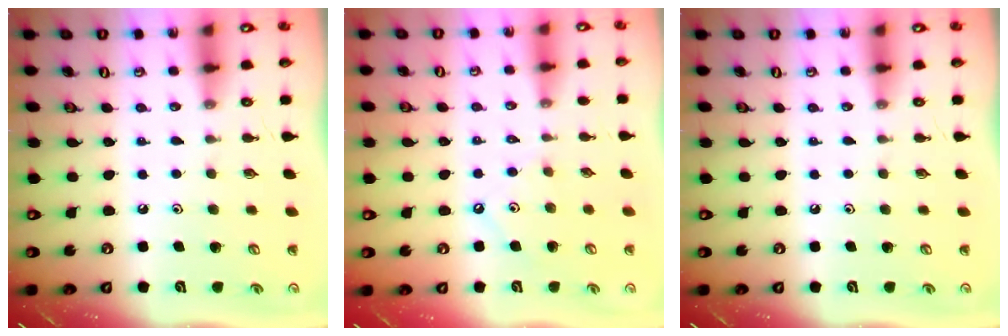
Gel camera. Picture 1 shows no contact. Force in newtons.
{"total": 1.9, "press": 1.9, "slide": 0.4}
{"total": 0.0}